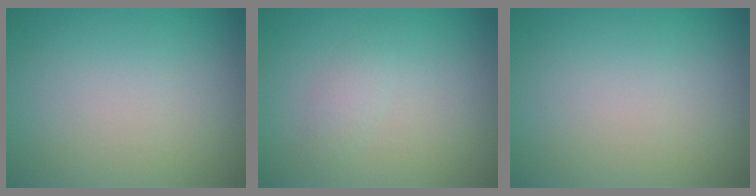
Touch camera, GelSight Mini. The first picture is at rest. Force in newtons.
{"total": 1.1, "press": 1.1, "slide": 0.0}
{"total": 0.0}